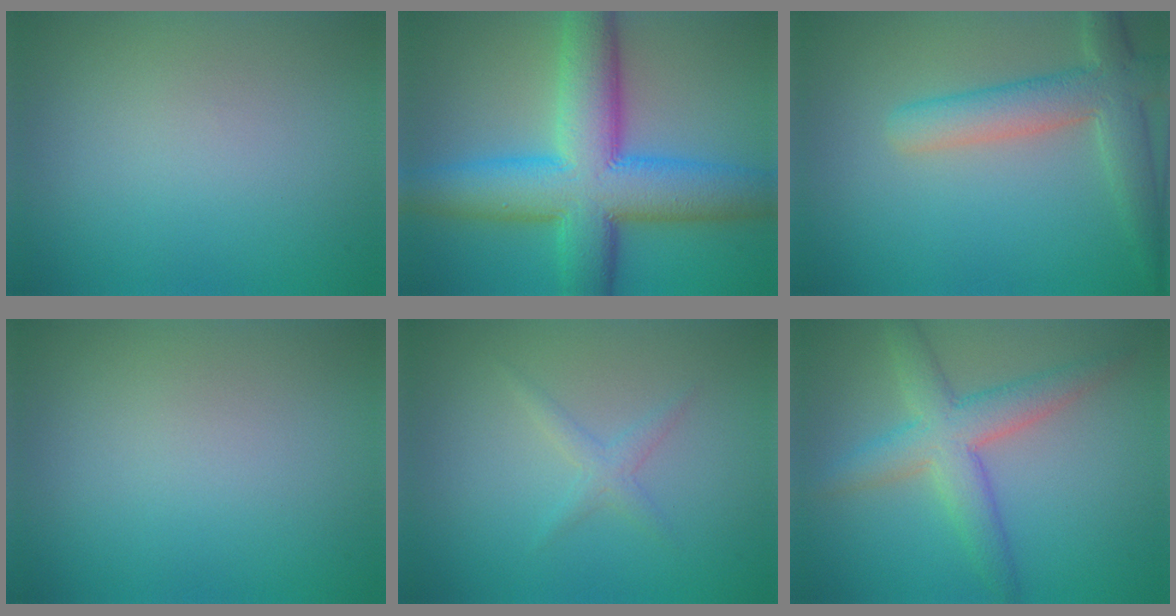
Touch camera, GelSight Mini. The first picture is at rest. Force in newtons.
{"total": 11.7, "press": 11.7, "slide": 0.0}
{"total": 5.1, "press": 5.1, "slide": 0.2}
{"total": 0.0}
{"total": 1.3, "press": 1.3, "slide": 0.1}
{"total": 5.0, "press": 5.0, "slide": 0.3}